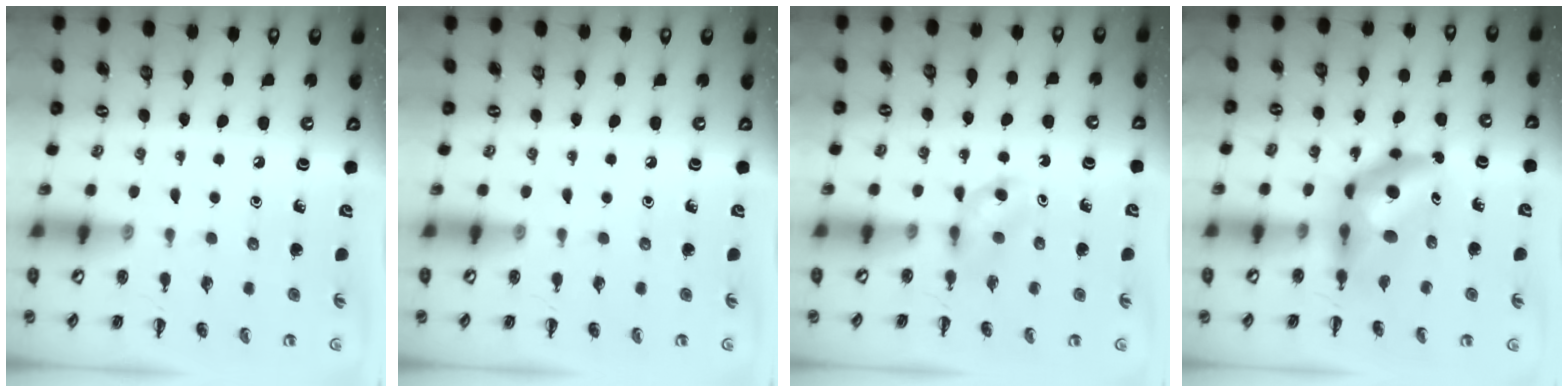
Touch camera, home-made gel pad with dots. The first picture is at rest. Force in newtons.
{"total": 0.0}
{"total": 3.6, "press": 3.3, "slide": 1.4}
{"total": 9.2, "press": 8.6, "slide": 3.1}